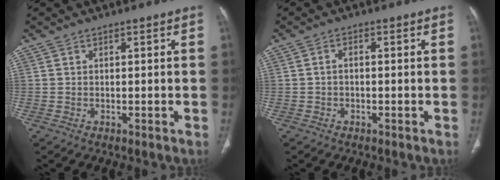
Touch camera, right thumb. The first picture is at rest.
{"total": 1.3, "force": [-0.3, 0.8, 0.9], "torque": [-0.015, 0.006, -0.008]}